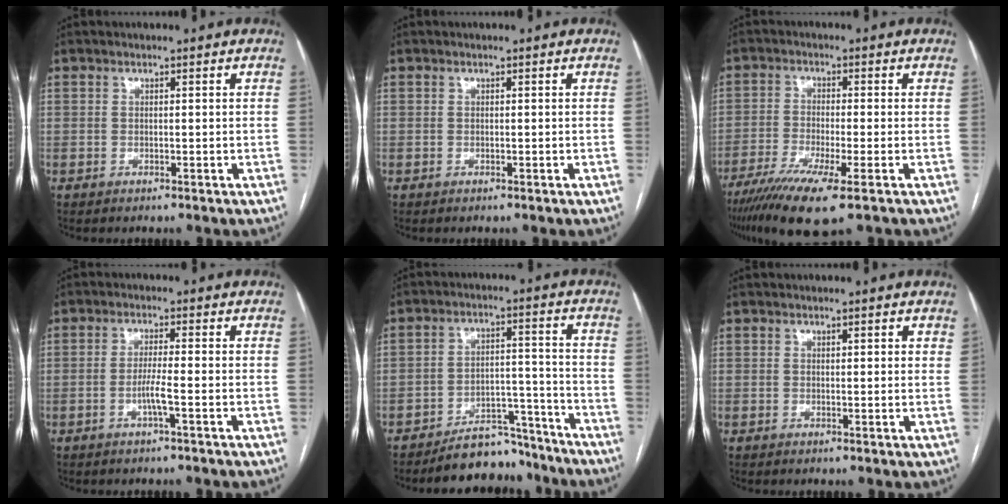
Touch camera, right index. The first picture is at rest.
{"total": 0.0}
{"total": 10.9, "force": [-6.7, 0.7, 8.5], "torque": [-0.147, -0.026, -0.115]}
{"total": 3.1, "force": [-1.1, -0.3, 2.9], "torque": [-0.056, -0.002, -0.022]}
{"total": 9.2, "force": [-8.4, 3.4, 1.3], "torque": [0.002, 0.043, -0.133]}
{"total": 1.5, "force": [1.0, 0.4, 1.1], "torque": [-0.016, 0.000, 0.010]}